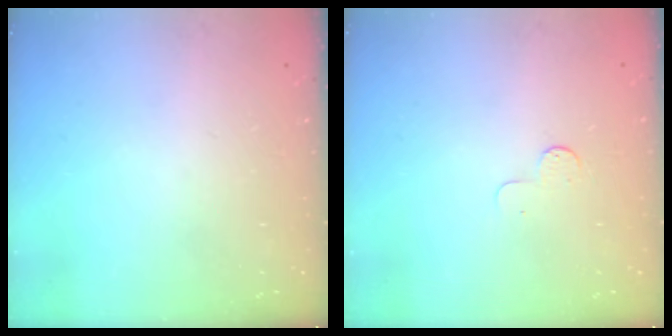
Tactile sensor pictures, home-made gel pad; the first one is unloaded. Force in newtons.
{"total": 4.1, "press": 4.0, "slide": 0.4}